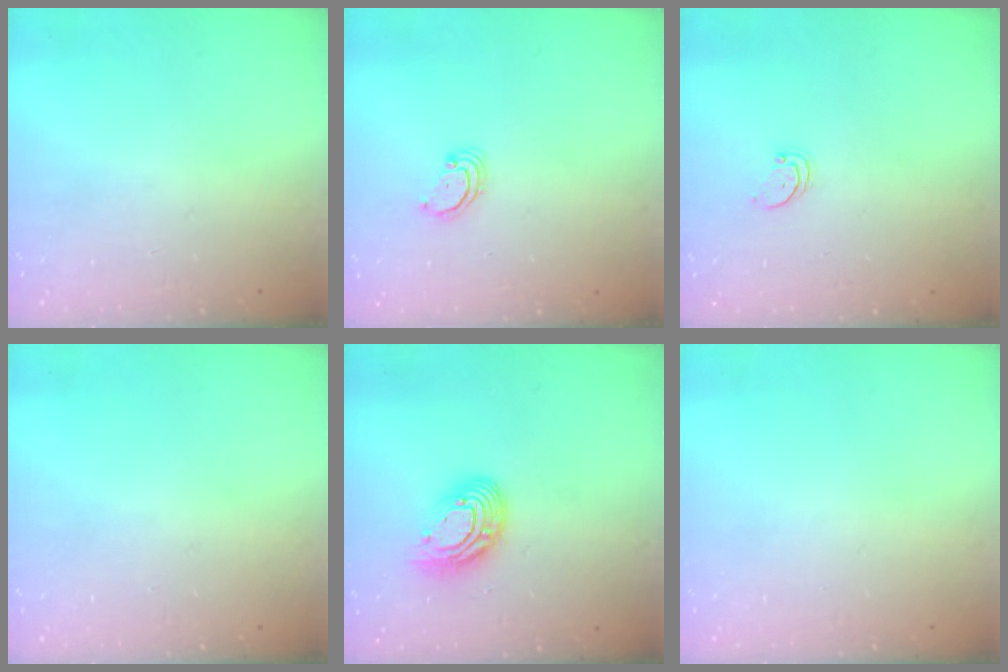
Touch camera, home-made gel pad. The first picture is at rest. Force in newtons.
{"total": 2.5, "press": 2.5, "slide": 0.2}
{"total": 1.5, "press": 1.5, "slide": 0.1}
{"total": 0.0}
{"total": 13.9, "press": 13.9, "slide": 1.2}
{"total": 0.0}